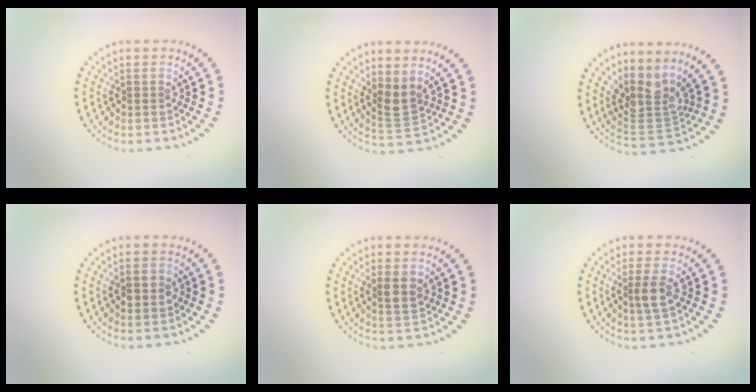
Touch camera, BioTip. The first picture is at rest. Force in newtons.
{"total": 2.3, "press": 1.9, "slide": 1.3}
{"total": 3.6, "press": 2.4, "slide": 2.7}
{"total": 2.0, "press": 2.0, "slide": 0.0}
{"total": 2.1, "press": 2.0, "slide": 0.7}
{"total": 2.0, "press": 1.8, "slide": 1.0}